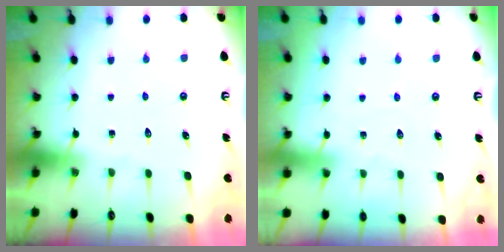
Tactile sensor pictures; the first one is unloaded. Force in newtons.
{"total": 2.1, "press": 2.1, "slide": 0.2}